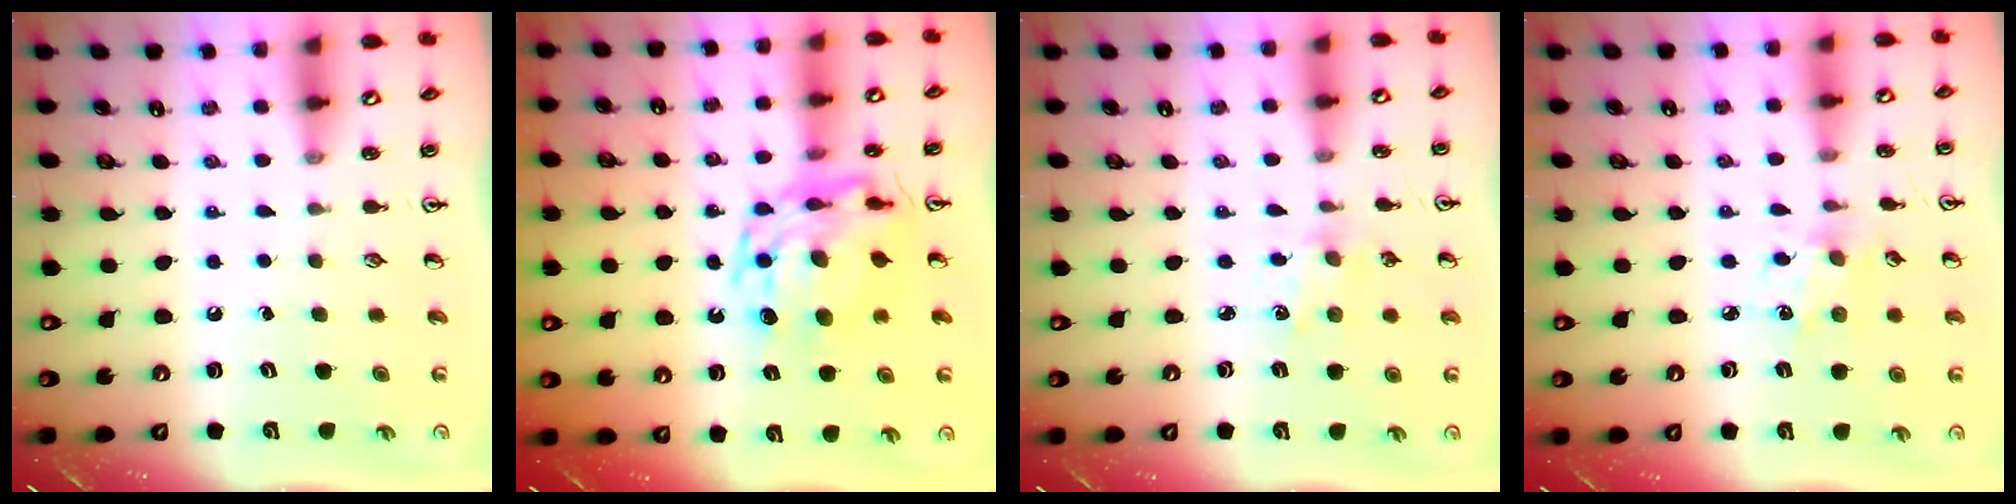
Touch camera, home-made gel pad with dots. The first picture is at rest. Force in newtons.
{"total": 13.7, "press": 13.6, "slide": 1.8}
{"total": 2.3, "press": 2.2, "slide": 0.4}
{"total": 2.8, "press": 2.8, "slide": 0.5}